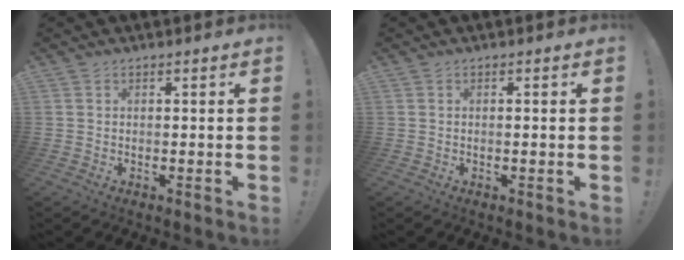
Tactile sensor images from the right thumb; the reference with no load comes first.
{"total": 0.6, "force": [-0.1, 0.0, 0.6], "torque": [-0.006, -0.003, -0.003]}